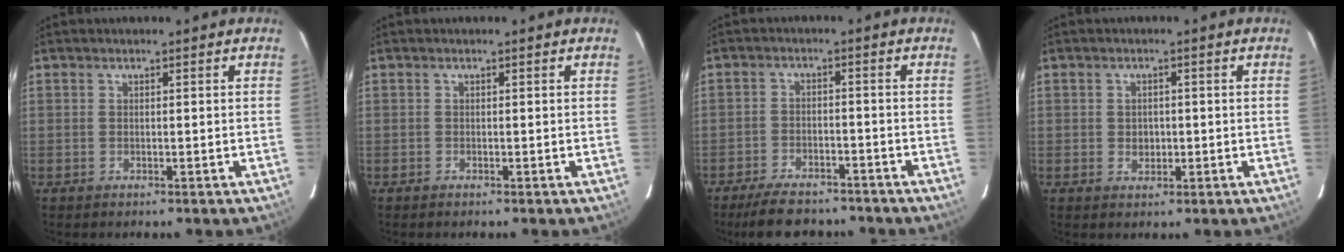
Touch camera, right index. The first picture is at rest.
{"total": 0.0}
{"total": 10.4, "force": [-8.6, 3.9, 4.5], "torque": [-0.103, -0.002, -0.130]}
{"total": 2.6, "force": [-0.4, 2.2, 1.2], "torque": [-0.021, 0.003, -0.005]}